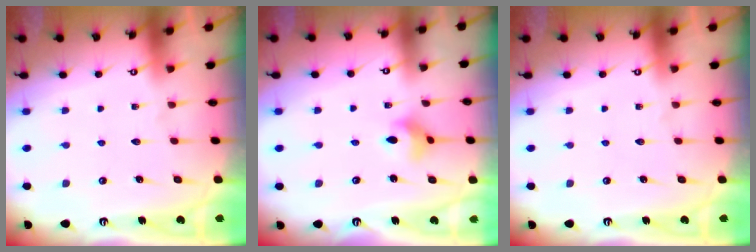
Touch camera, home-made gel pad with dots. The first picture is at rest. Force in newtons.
{"total": 4.7, "press": 4.6, "slide": 0.7}
{"total": 0.0}